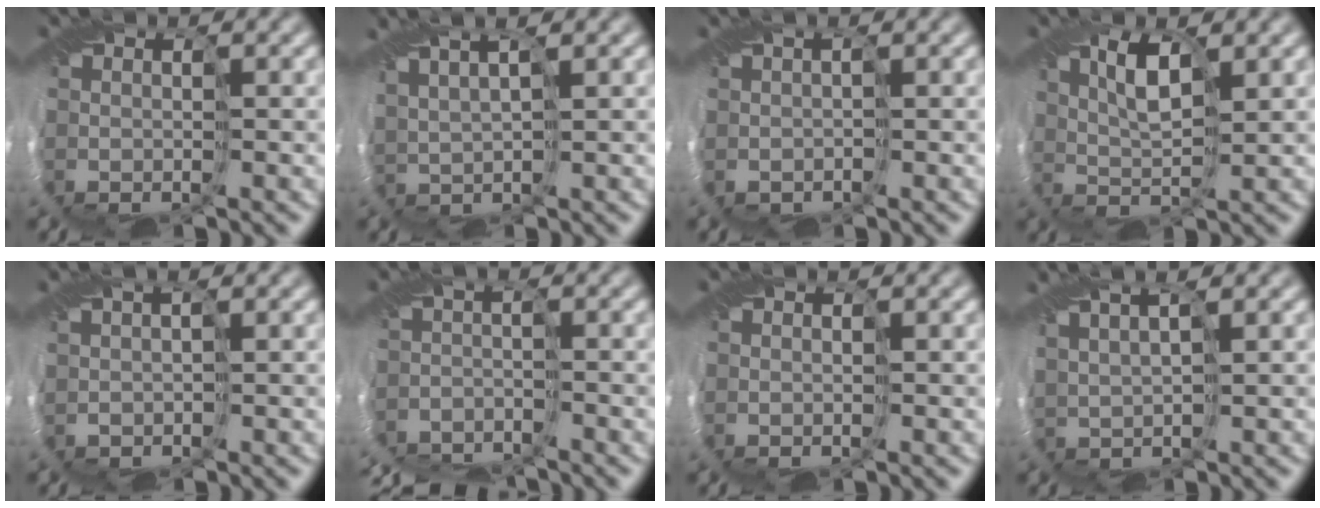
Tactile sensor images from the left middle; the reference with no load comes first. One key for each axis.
{"total": 4.8, "fx": 3.1, "fy": 1.8, "fz": 3.2, "tx": -0.077, "ty": 0.023, "tz": 0.050}
{"total": 1.4, "fx": 0.6, "fy": 1.1, "fz": 0.7, "tx": -0.022, "ty": 0.015, "tz": 0.020}
{"total": 3.3, "fx": 1.3, "fy": 1.3, "fz": 2.7, "tx": -0.062, "ty": 0.002, "tz": 0.023}
{"total": 1.6, "fx": 0.6, "fy": 1.0, "fz": 1.1, "tx": -0.025, "ty": 0.013, "tz": 0.019}
{"total": 7.6, "fx": -7.3, "fy": 2.0, "fz": 0.8, "tx": -0.006, "ty": -0.008, "tz": -0.118}
{"total": 0.0}
{"total": 4.3, "fx": 2.8, "fy": 1.6, "fz": 2.8, "tx": -0.064, "ty": 0.020, "tz": 0.045}